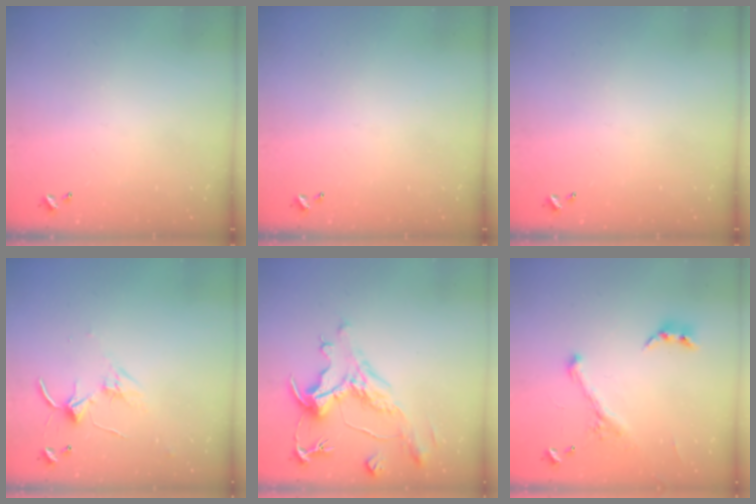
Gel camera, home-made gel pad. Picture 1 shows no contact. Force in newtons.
{"total": 0.0}
{"total": 0.0}
{"total": 2.7, "press": 2.7, "slide": 0.4}
{"total": 2.0, "press": 0.9, "slide": 1.8}
{"total": 1.1, "press": 0.6, "slide": 0.9}